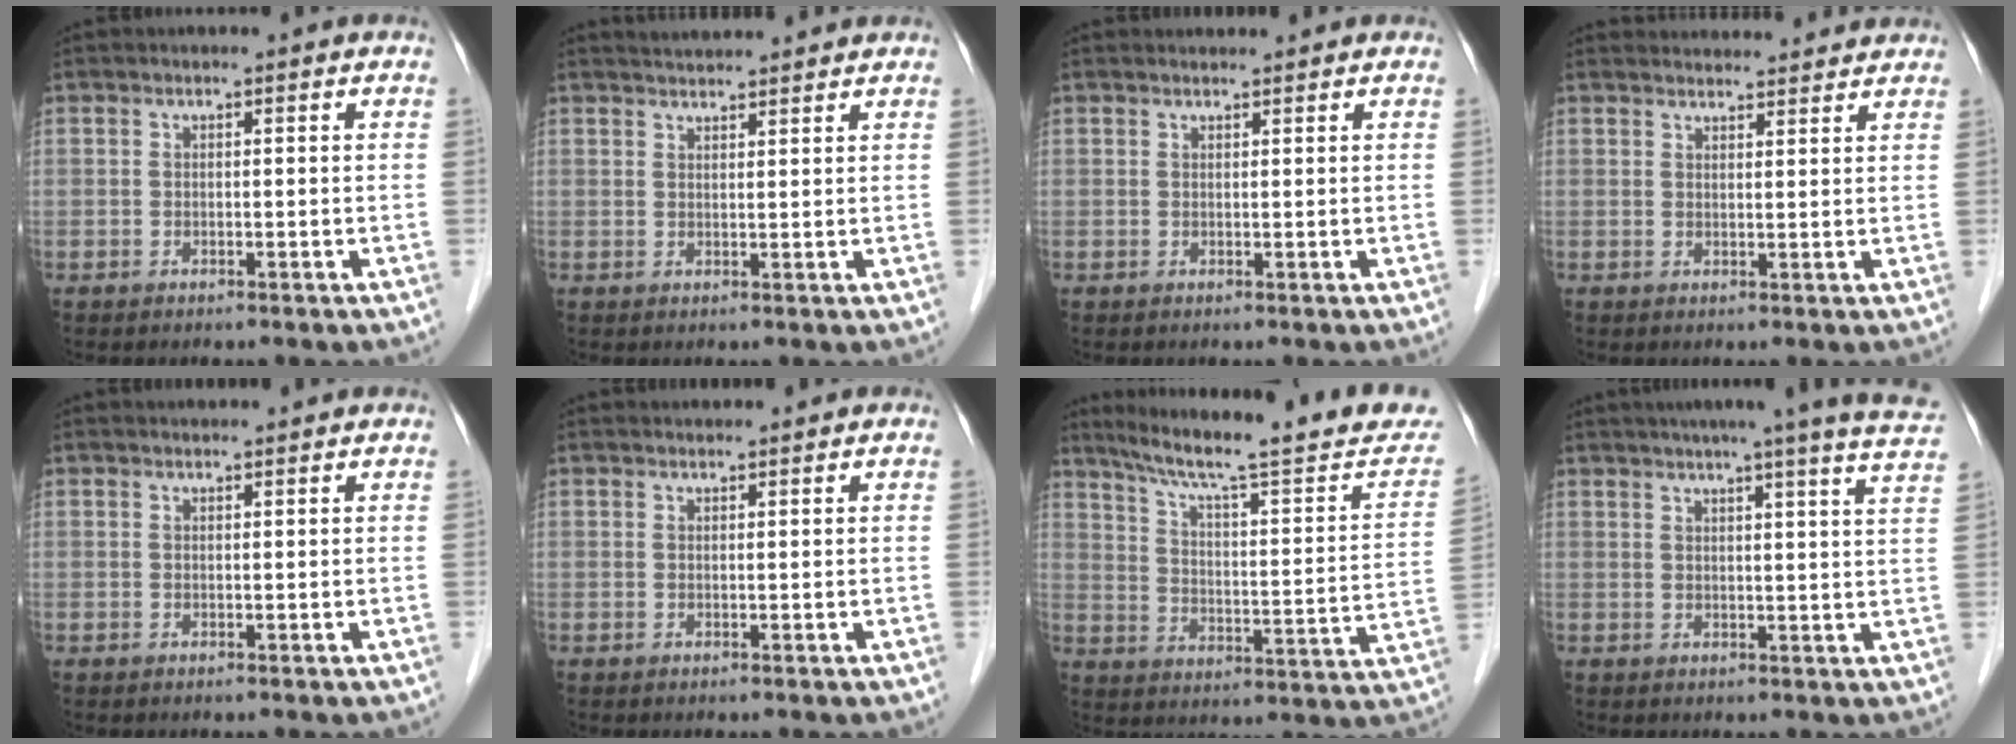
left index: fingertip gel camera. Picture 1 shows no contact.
{"total": 5.0, "force": [4.8, 0.2, 1.2], "torque": [-0.020, 0.030, 0.069]}
{"total": 1.7, "force": [1.7, 0.2, 0.3], "torque": [-0.008, 0.017, 0.028]}
{"total": 8.2, "force": [8.0, 1.2, 1.1], "torque": [-0.009, 0.026, 0.094]}
{"total": 1.6, "force": [1.6, 0.1, 0.5], "torque": [-0.008, 0.018, 0.028]}
{"total": 1.1, "force": [1.1, 0.1, 0.2], "torque": [-0.008, 0.013, 0.021]}
{"total": 23.5, "force": [19.8, 2.1, 12.4], "torque": [-0.180, -0.022, 0.263]}
{"total": 18.7, "force": [16.2, -1.3, 9.3], "torque": [-0.137, -0.028, 0.186]}